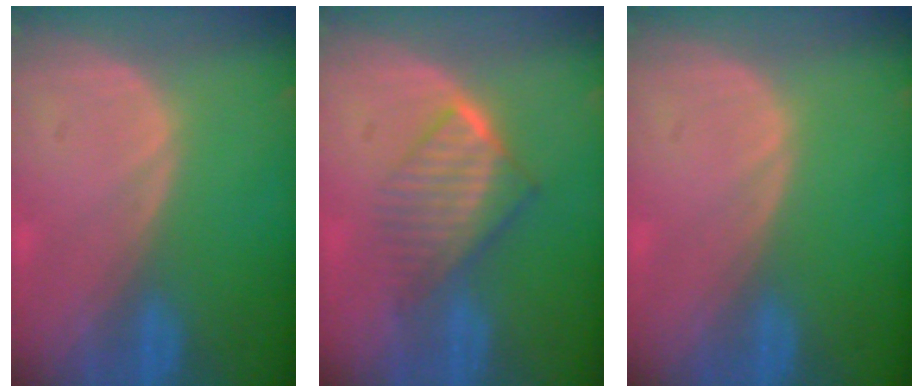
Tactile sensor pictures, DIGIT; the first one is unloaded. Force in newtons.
{"total": 6.7, "press": 6.0, "slide": 2.9}
{"total": 0.0}